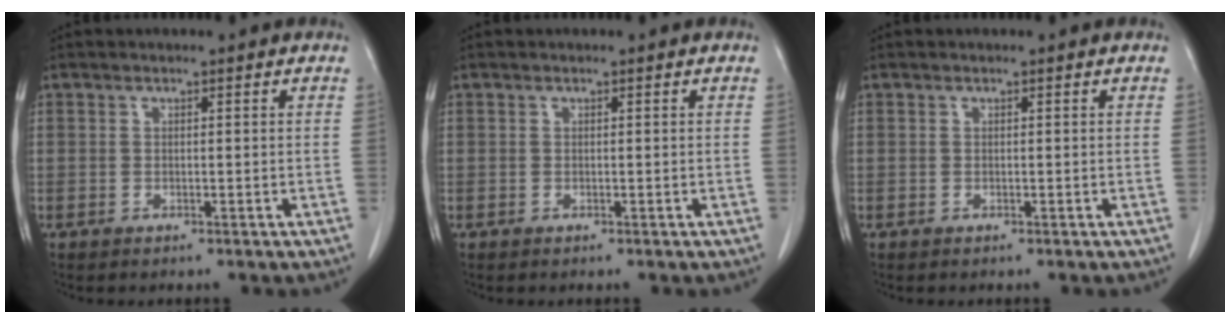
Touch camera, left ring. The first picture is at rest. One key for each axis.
{"total": 0.0}
{"total": 0.0}